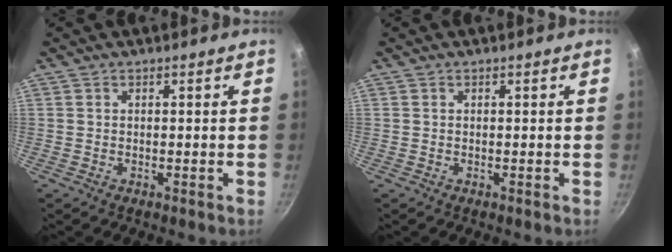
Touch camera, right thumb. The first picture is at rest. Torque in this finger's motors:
{"motor_torque": [-0.14, 0.15, -0.11, 0.11, 0.00]}